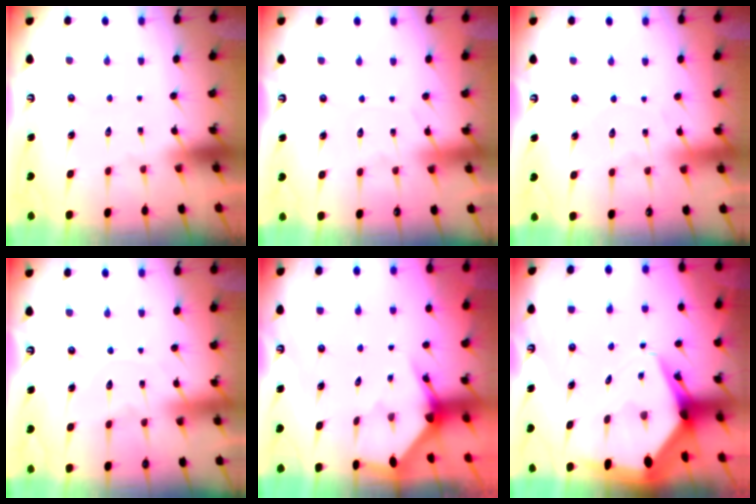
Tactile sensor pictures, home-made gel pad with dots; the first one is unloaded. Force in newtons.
{"total": 3.7, "press": 3.7, "slide": 0.6}
{"total": 4.2, "press": 4.2, "slide": 0.5}
{"total": 5.8, "press": 5.7, "slide": 0.5}
{"total": 3.3, "press": 3.3, "slide": 0.3}
{"total": 7.9, "press": 7.9, "slide": 1.0}